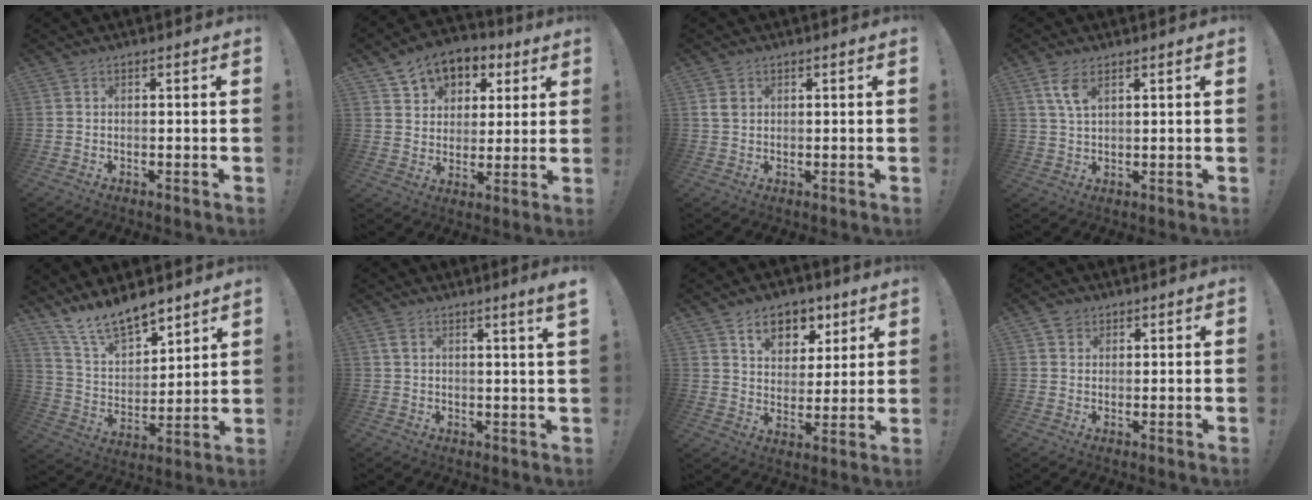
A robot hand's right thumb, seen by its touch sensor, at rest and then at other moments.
{"total": 9.4, "force": [5.3, 7.1, 3.0], "torque": [-0.047, -0.033, 0.104]}
{"total": 2.5, "force": [0.9, 1.9, 1.3], "torque": [-0.014, 0.000, 0.015]}
{"total": 5.8, "force": [3.1, 2.5, 4.3], "torque": [-0.076, -0.009, 0.055]}
{"total": 13.6, "force": [11.8, 4.9, 4.8], "torque": [-0.097, -0.088, 0.221]}
{"total": 3.7, "force": [2.5, -0.5, 2.8], "torque": [-0.040, -0.013, 0.038]}
{"total": 10.2, "force": [6.2, 7.0, 4.1], "torque": [-0.061, -0.030, 0.117]}
{"total": 2.7, "force": [1.6, 2.1, 0.2], "torque": [-0.003, -0.002, 0.028]}